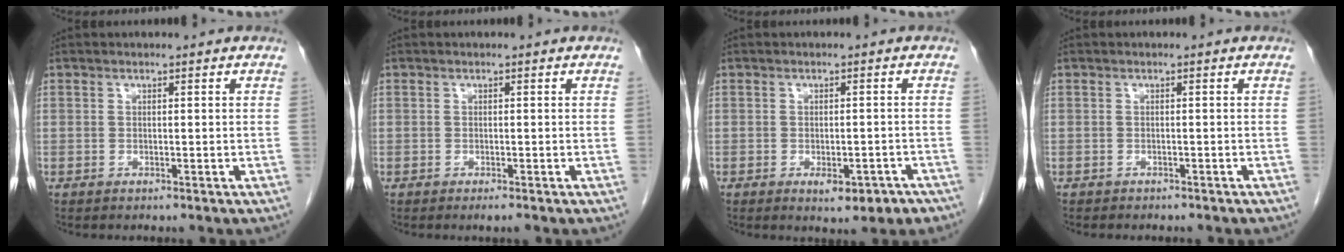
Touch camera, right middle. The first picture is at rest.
{"total": 0.8, "force": [-0.6, 0.1, 0.5], "torque": [-0.009, -0.002, -0.007]}
{"total": 4.6, "force": [-2.7, 2.0, 3.1], "torque": [-0.032, 0.000, -0.029]}
{"total": 3.1, "force": [-2.6, 1.2, 1.3], "torque": [-0.024, -0.005, -0.023]}